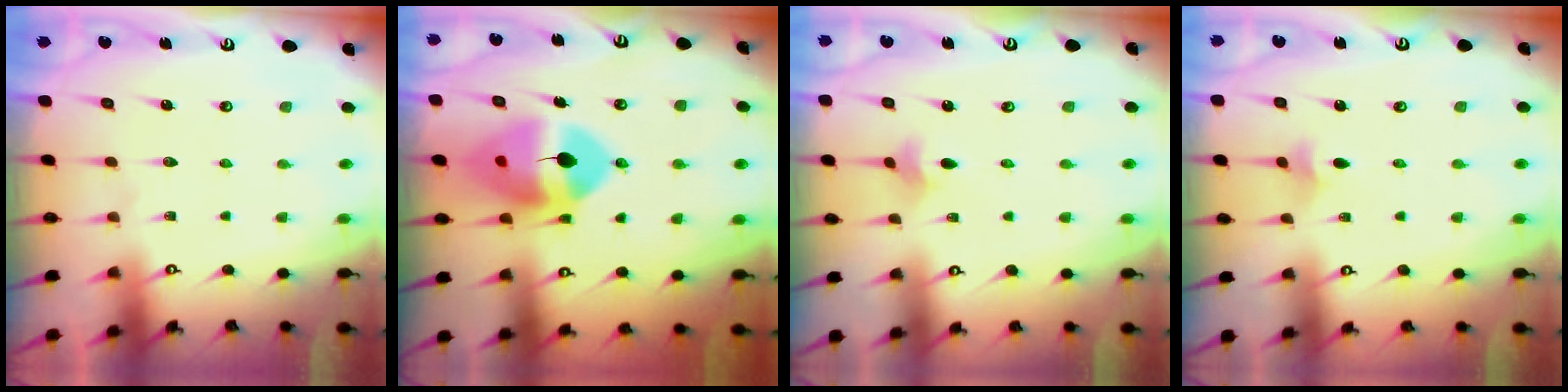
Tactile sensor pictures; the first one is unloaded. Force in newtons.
{"total": 13.1, "press": 12.9, "slide": 2.1}
{"total": 2.1, "press": 2.1, "slide": 0.5}
{"total": 2.3, "press": 2.2, "slide": 0.6}